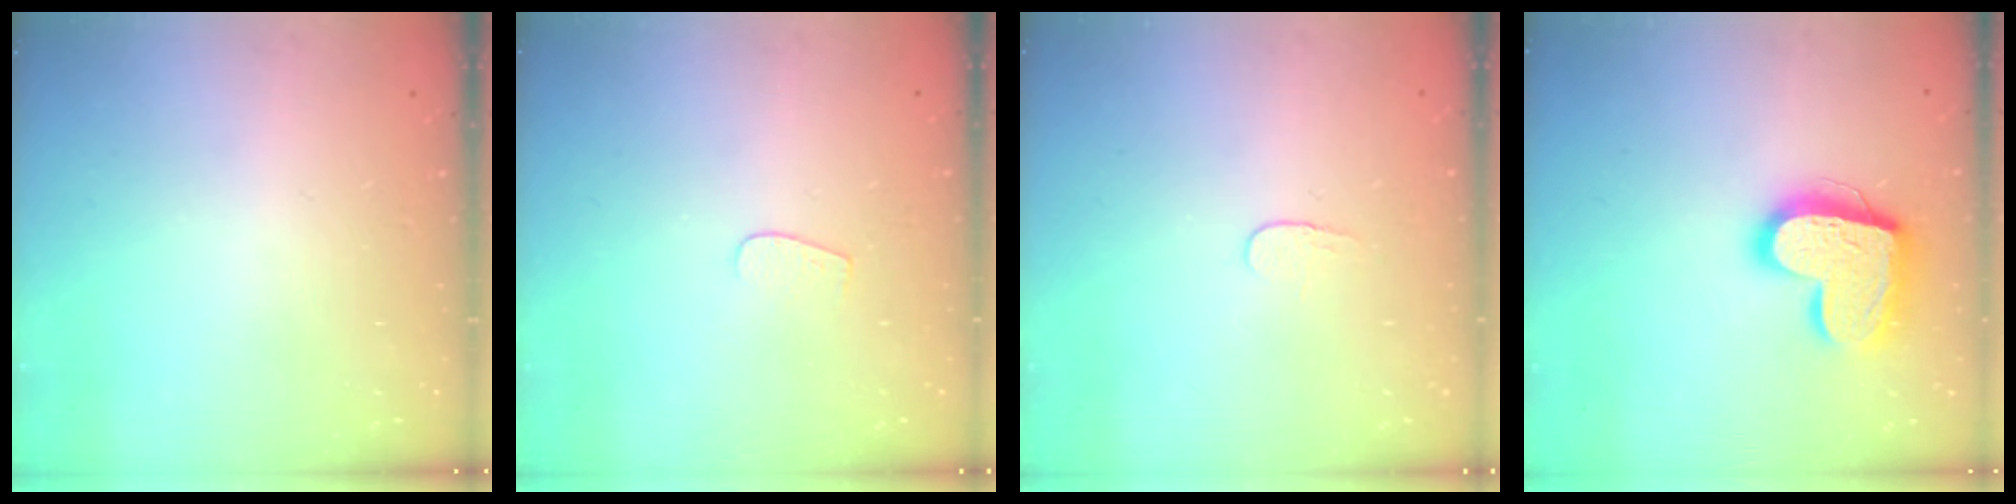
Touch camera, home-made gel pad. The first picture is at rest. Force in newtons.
{"total": 3.4, "press": 3.4, "slide": 0.3}
{"total": 3.5, "press": 3.4, "slide": 0.4}
{"total": 17.5, "press": 17.4, "slide": 1.6}